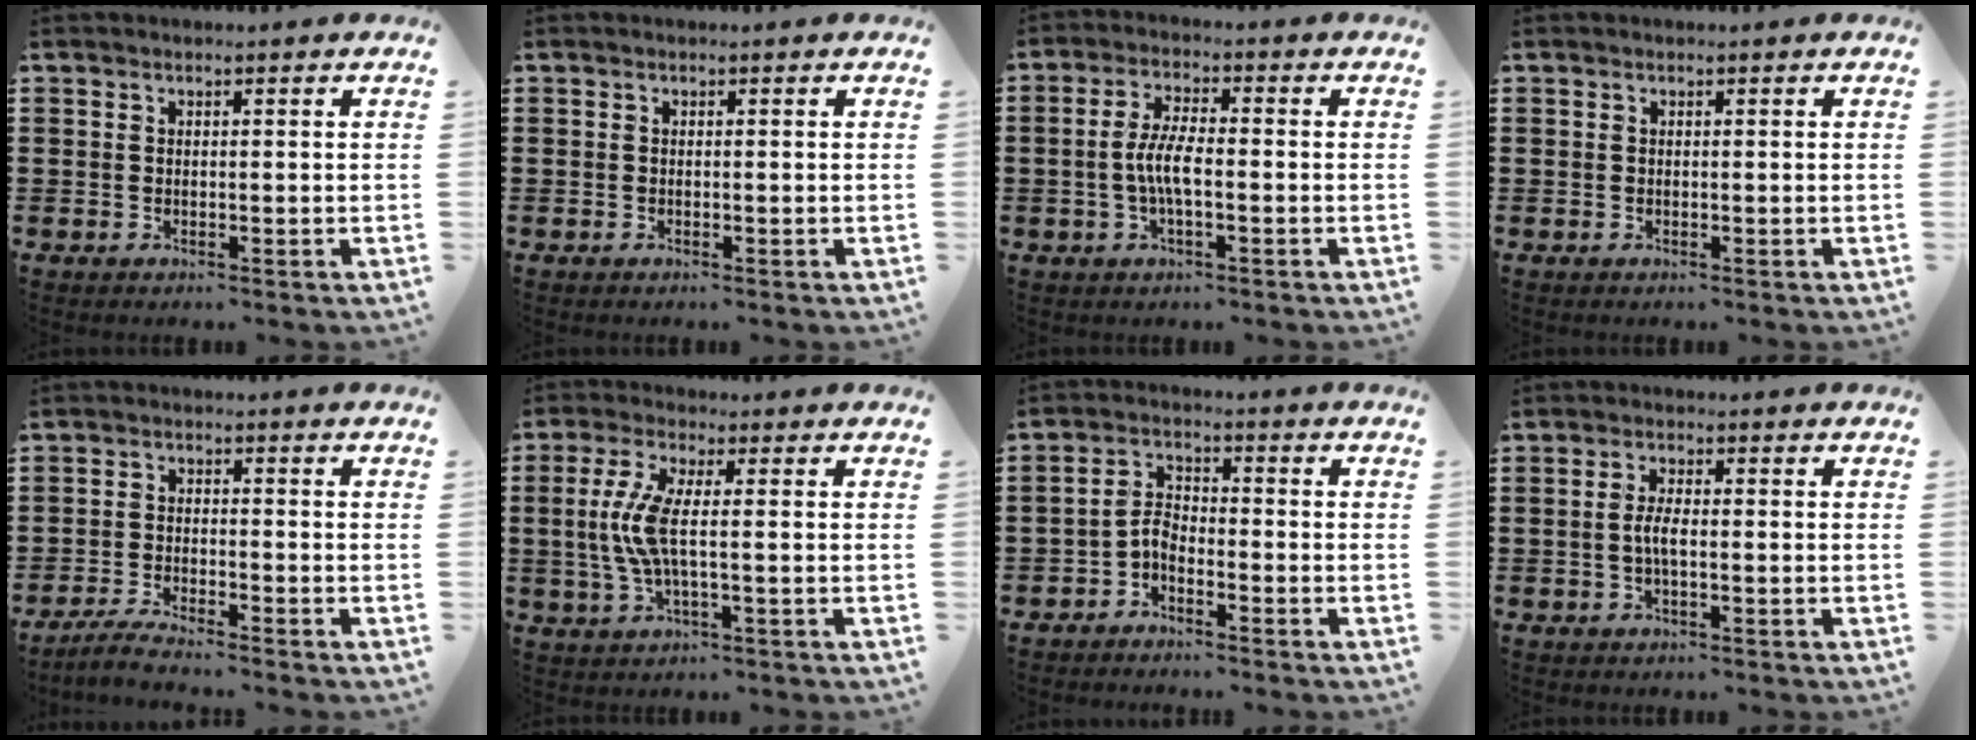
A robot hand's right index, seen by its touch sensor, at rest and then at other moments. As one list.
[{"total": 0.0}, {"total": 5.2, "force": [-1.0, 1.4, 4.8], "torque": [-0.106, -0.001, -0.027]}, {"total": 0.0}, {"total": 3.0, "force": [-2.9, -0.1, 1.0], "torque": [-0.026, 0.001, -0.059]}, {"total": 6.6, "force": [-0.2, 1.4, 6.4], "torque": [-0.153, -0.013, -0.016]}, {"total": 3.4, "force": [-2.4, 1.4, 1.9], "torque": [-0.052, 0.003, -0.053]}, {"total": 2.9, "force": [-0.5, 0.7, 2.7], "torque": [-0.064, -0.005, -0.015]}]